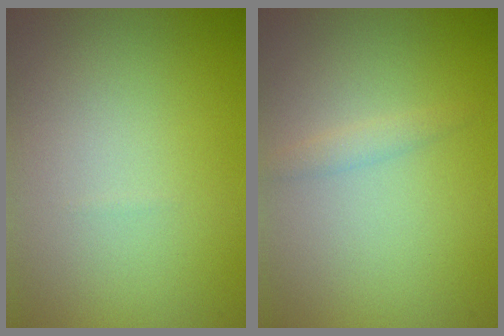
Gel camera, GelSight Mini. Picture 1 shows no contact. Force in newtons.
{"total": 1.0, "press": 1.0, "slide": 0.0}